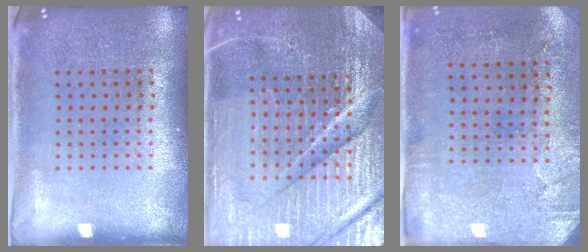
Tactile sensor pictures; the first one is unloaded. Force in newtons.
{"total": 5.8, "press": 5.3, "slide": 2.4}
{"total": 2.9, "press": 2.4, "slide": 1.7}